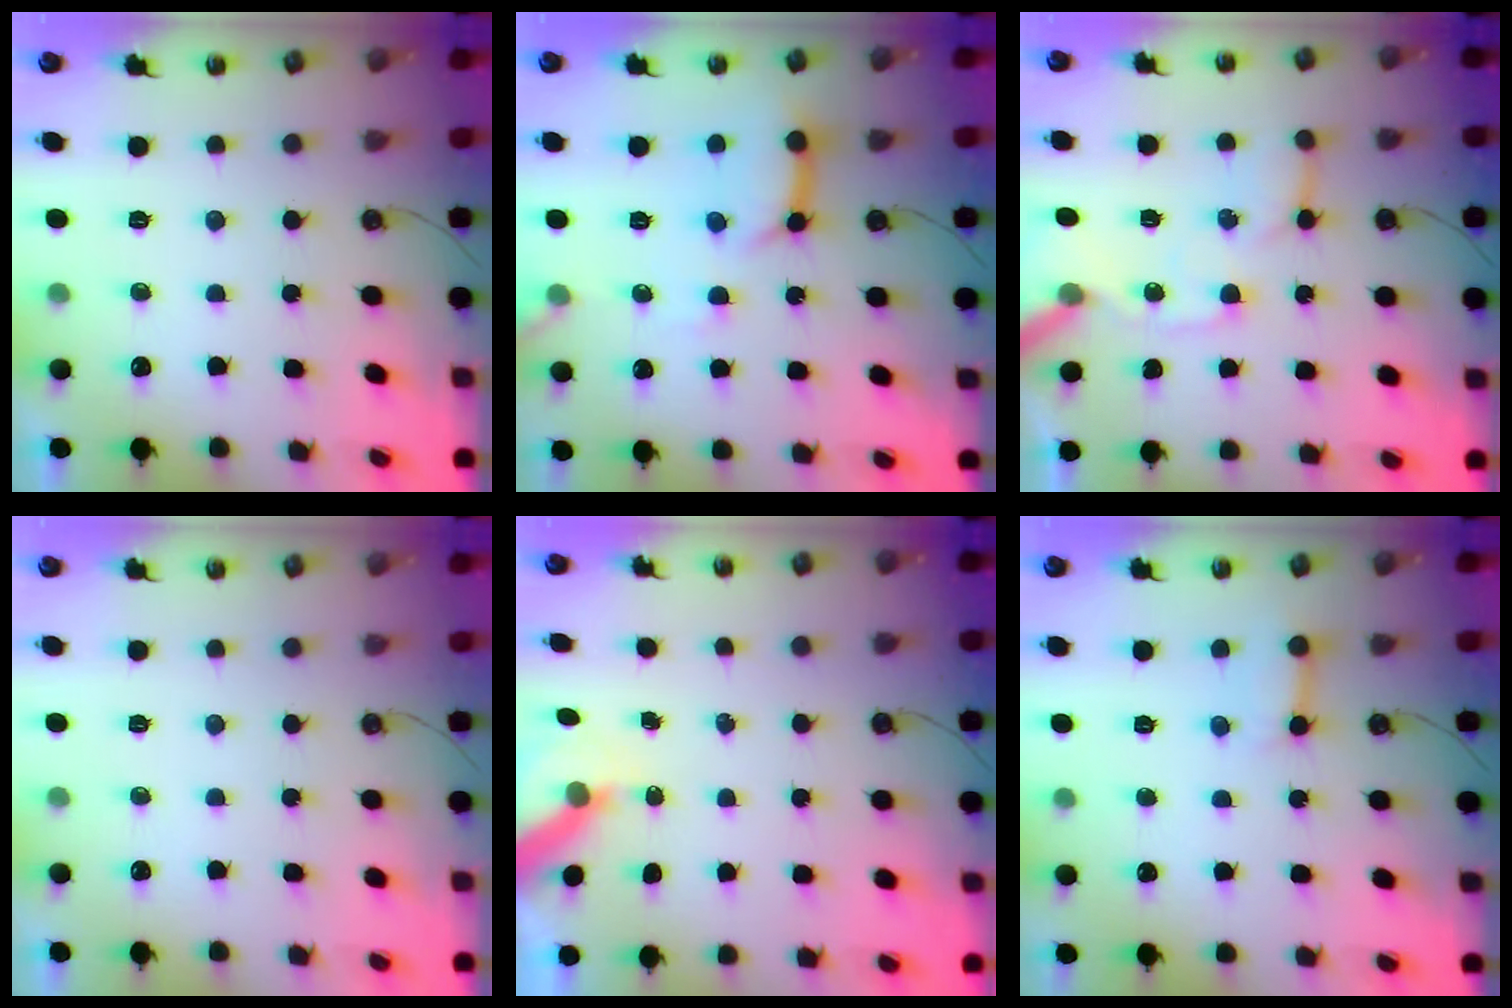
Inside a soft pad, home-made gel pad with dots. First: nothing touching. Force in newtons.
{"total": 13.8, "press": 13.7, "slide": 1.5}
{"total": 13.9, "press": 13.8, "slide": 1.9}
{"total": 0.0}
{"total": 5.1, "press": 5.0, "slide": 0.5}
{"total": 6.2, "press": 6.2, "slide": 0.9}